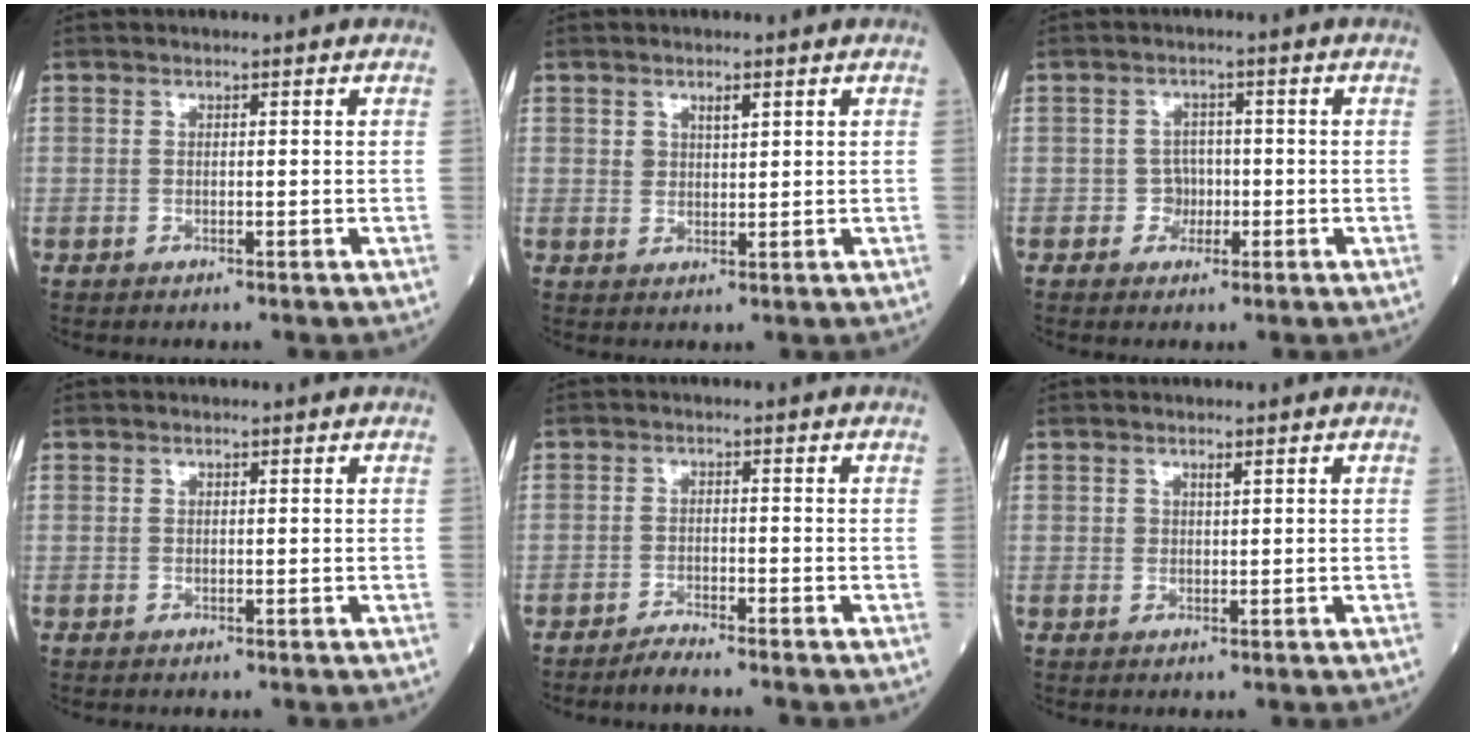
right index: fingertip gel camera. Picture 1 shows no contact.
{"total": 2.2, "force": [1.3, 1.0, 1.5], "torque": [-0.026, -0.001, 0.025]}
{"total": 2.7, "force": [-0.7, 2.5, 0.6], "torque": [0.002, 0.010, -0.012]}
{"total": 0.0}
{"total": 2.2, "force": [-2.1, -0.3, 0.6], "torque": [-0.019, -0.010, -0.041]}
{"total": 1.0, "force": [0.7, 0.4, 0.6], "torque": [-0.011, -0.001, 0.012]}